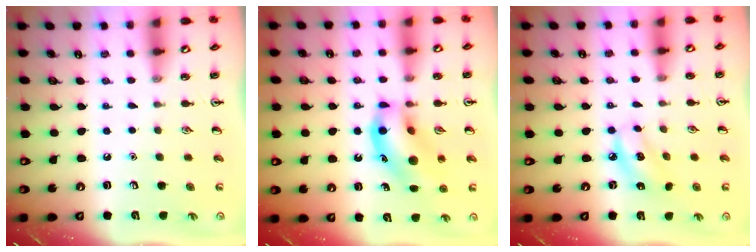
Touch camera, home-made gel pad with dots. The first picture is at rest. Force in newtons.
{"total": 14.9, "press": 14.5, "slide": 3.2}
{"total": 6.5, "press": 6.4, "slide": 1.3}